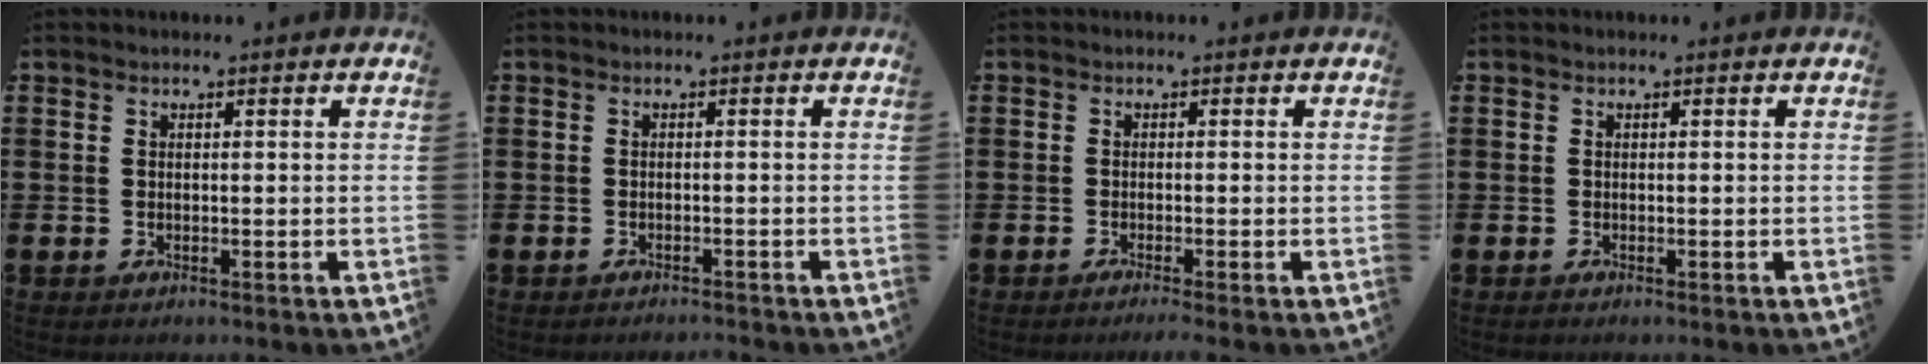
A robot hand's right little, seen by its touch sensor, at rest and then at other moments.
{"total": 0.7, "force": [-0.7, -0.1, 0.0], "torque": [0.000, -0.001, -0.015]}
{"total": 0.8, "force": [-0.5, 0.0, 0.7], "torque": [-0.011, -0.002, -0.009]}
{"total": 0.0}